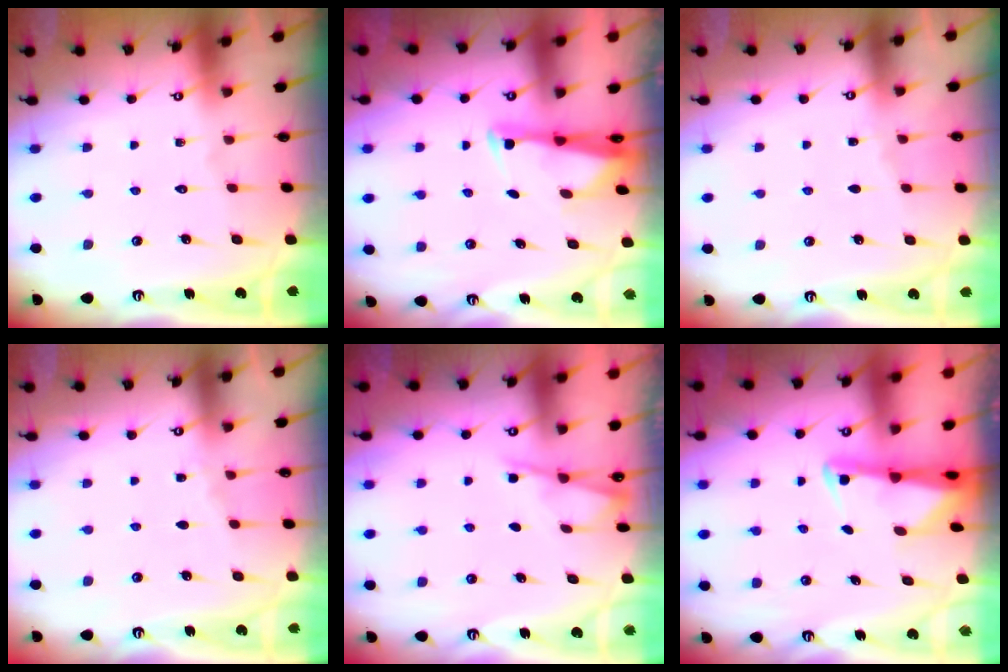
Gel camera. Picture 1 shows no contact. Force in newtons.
{"total": 2.7, "press": 2.6, "slide": 0.7}
{"total": 2.1, "press": 2.1, "slide": 0.3}
{"total": 2.7, "press": 2.7, "slide": 0.4}
{"total": 2.4, "press": 2.4, "slide": 0.5}
{"total": 2.2, "press": 2.2, "slide": 0.5}